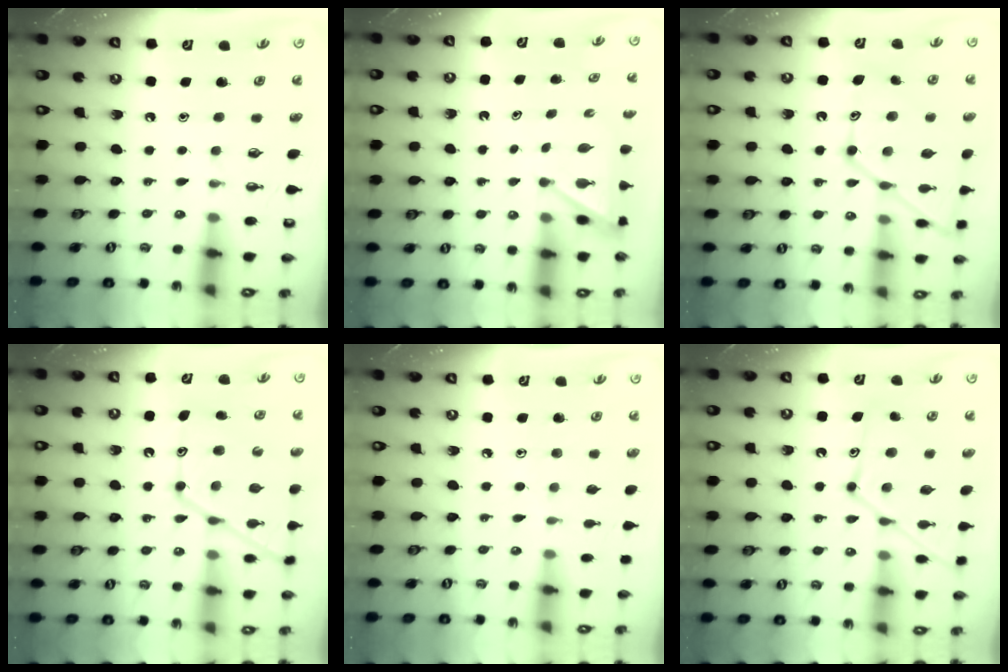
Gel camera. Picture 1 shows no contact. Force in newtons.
{"total": 4.8, "press": 4.8, "slide": 0.3}
{"total": 16.7, "press": 16.7, "slide": 1.3}
{"total": 17.4, "press": 17.4, "slide": 1.6}
{"total": 5.7, "press": 5.7, "slide": 0.7}
{"total": 15.4, "press": 15.3, "slide": 1.1}